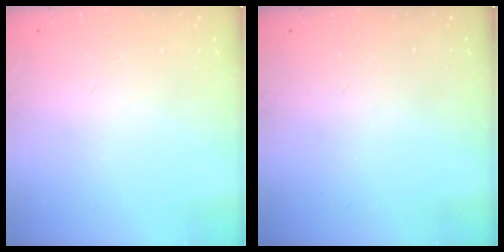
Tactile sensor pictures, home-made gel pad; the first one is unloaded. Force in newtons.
{"total": 0.0}